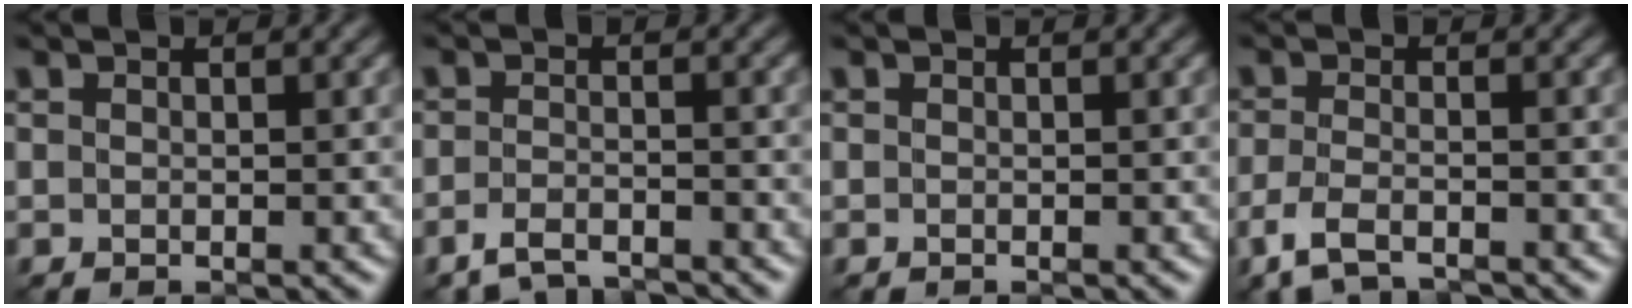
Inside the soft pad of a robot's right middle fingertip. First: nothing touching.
{"total": 4.1, "force": [-3.7, 1.1, 1.5], "torque": [-0.030, -0.006, -0.069]}
{"total": 0.0}
{"total": 4.3, "force": [-3.2, 1.4, 2.4], "torque": [-0.058, -0.010, -0.069]}